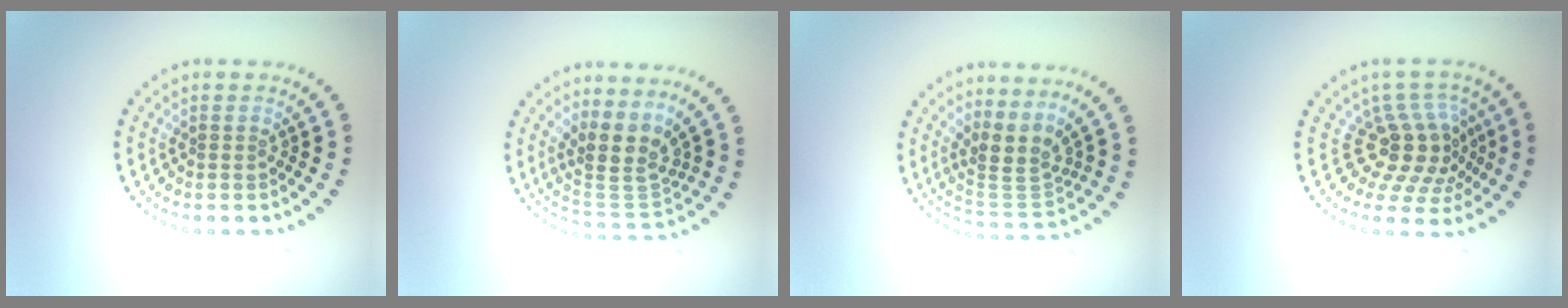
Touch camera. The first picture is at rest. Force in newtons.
{"total": 4.1, "press": 3.1, "slide": 2.6}
{"total": 3.4, "press": 2.5, "slide": 2.4}
{"total": 4.7, "press": 3.5, "slide": 3.2}